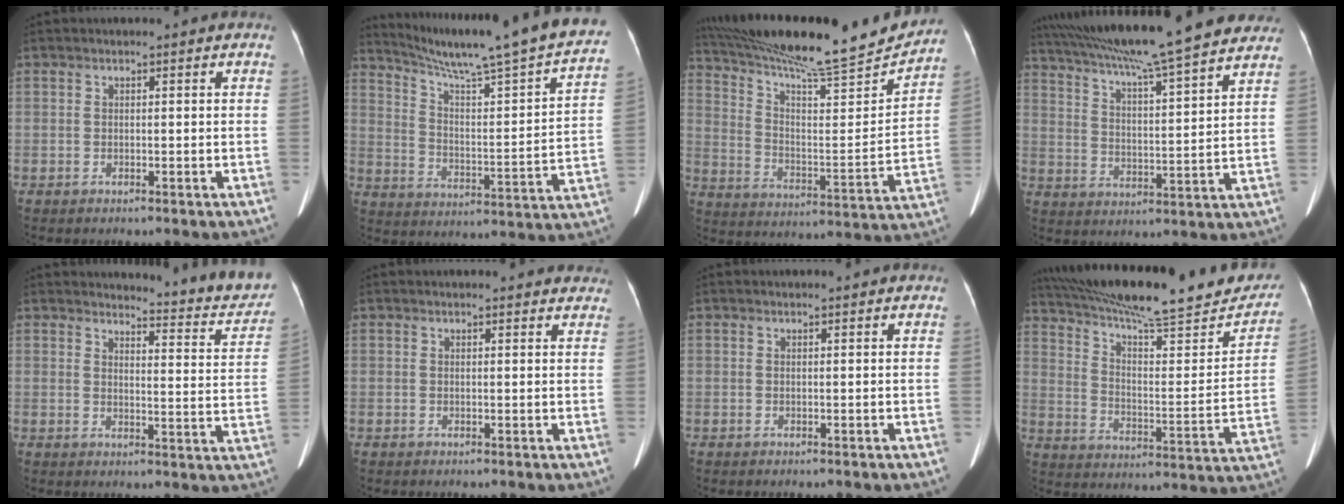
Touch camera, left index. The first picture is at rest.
{"total": 26.7, "force": [23.0, 0.2, 13.6], "torque": [-0.217, -0.058, 0.312]}
{"total": 23.7, "force": [21.7, 1.1, 9.6], "torque": [-0.171, -0.032, 0.322]}
{"total": 25.0, "force": [21.6, 0.9, 12.6], "torque": [-0.215, 0.015, 0.310]}
{"total": 12.2, "force": [11.9, 0.7, 2.6], "torque": [-0.019, -0.068, 0.122]}
{"total": 10.2, "force": [9.6, 2.3, 2.7], "torque": [-0.008, 0.010, 0.090]}
{"total": 1.1, "force": [1.1, 0.0, 0.3], "torque": [-0.007, 0.010, 0.016]}
{"total": 27.6, "force": [23.5, 4.3, 13.9], "torque": [-0.221, -0.014, 0.326]}